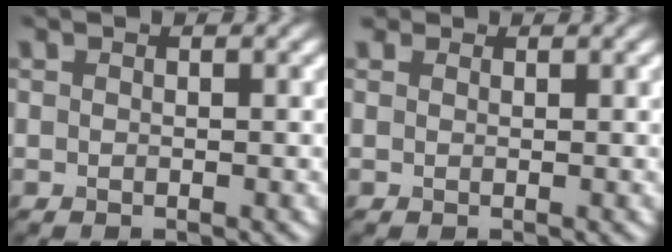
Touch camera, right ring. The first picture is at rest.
{"total": 0.8, "force": [0.6, 0.6, 0.1], "torque": [0.001, -0.002, 0.004]}